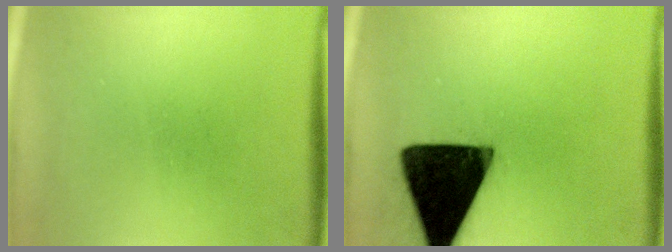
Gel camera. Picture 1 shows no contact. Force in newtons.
{"total": 19.7}